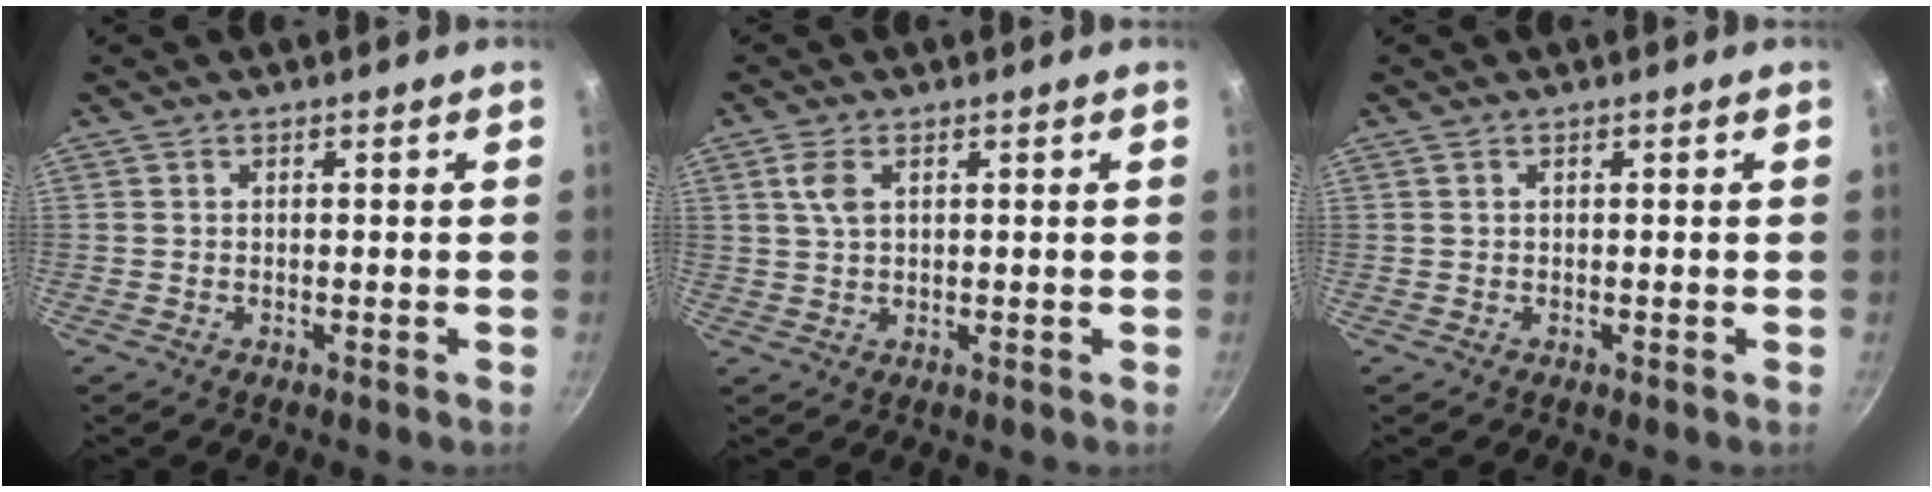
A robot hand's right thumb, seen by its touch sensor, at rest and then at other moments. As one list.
[{"total": 3.6, "force": [1.3, 1.9, 2.7], "torque": [-0.055, -0.001, 0.026]}, {"total": 0.0}]